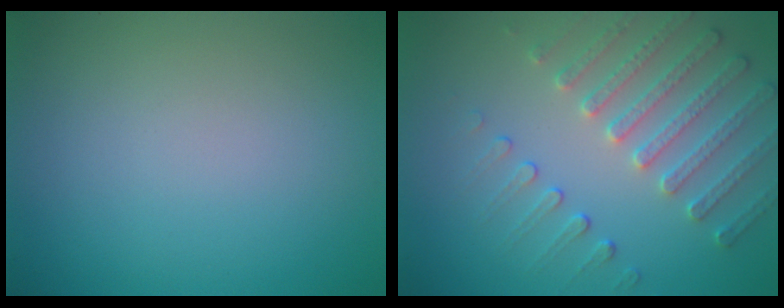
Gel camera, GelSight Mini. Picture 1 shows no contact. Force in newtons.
{"total": 3.8, "press": 3.6, "slide": 1.2}